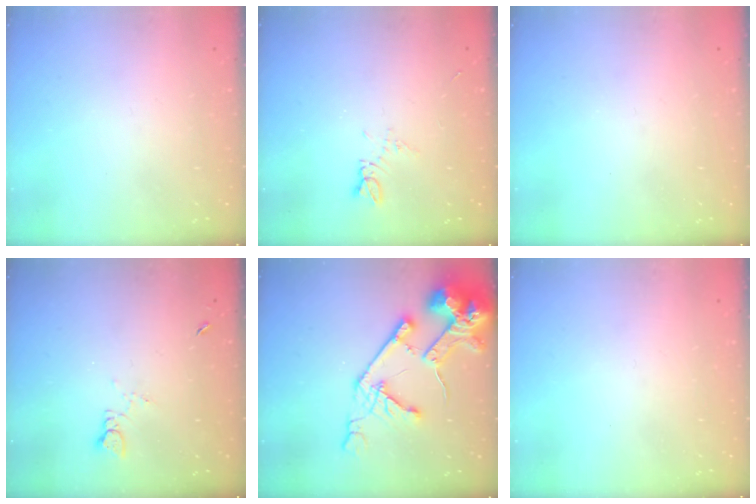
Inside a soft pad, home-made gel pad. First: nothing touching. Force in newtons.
{"total": 5.4, "press": 5.3, "slide": 0.7}
{"total": 0.0}
{"total": 1.8, "press": 1.7, "slide": 0.3}
{"total": 20.2, "press": 20.0, "slide": 2.4}
{"total": 0.0}